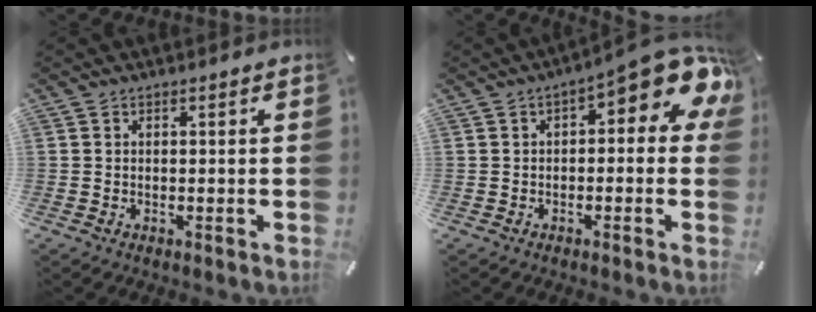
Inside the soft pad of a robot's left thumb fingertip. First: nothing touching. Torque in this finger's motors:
{"motor_torque": [0.46, 0.47, 0.72, 0.31, 0.05]}